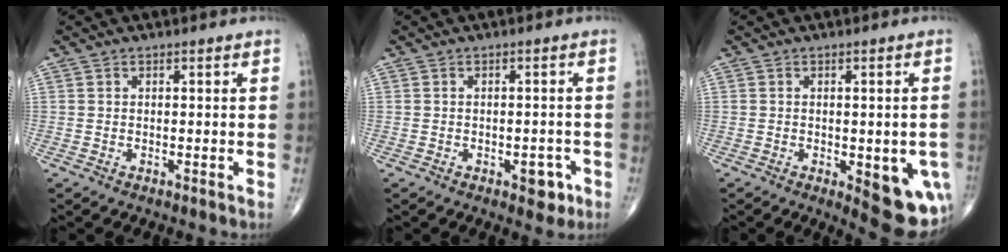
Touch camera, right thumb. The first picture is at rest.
{"total": 1.9, "force": [-0.8, 1.0, 1.4], "torque": [-0.014, 0.003, -0.007]}
{"total": 12.2, "force": [-3.7, 4.9, 10.6], "torque": [-0.113, -0.009, -0.031]}